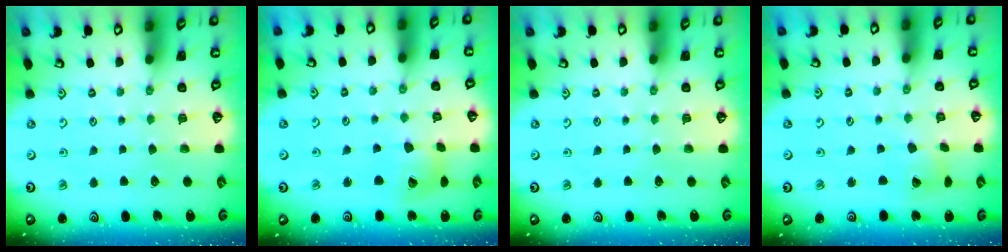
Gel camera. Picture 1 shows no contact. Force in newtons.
{"total": 9.5, "press": 9.5, "slide": 1.1}
{"total": 0.0}
{"total": 6.4, "press": 6.4, "slide": 0.9}